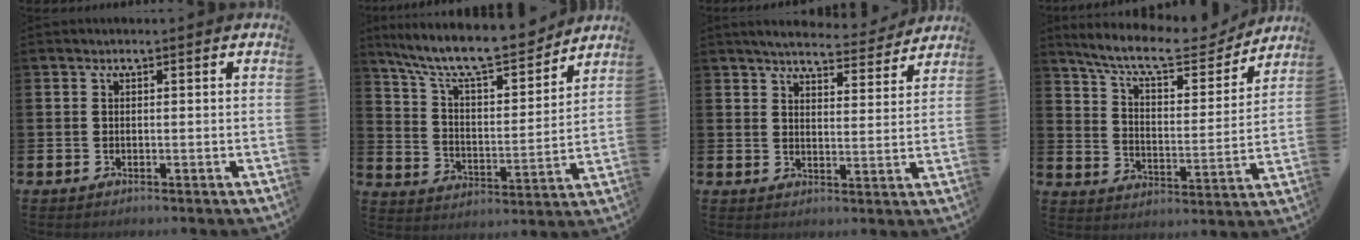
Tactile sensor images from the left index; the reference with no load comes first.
{"total": 10.9, "force": [9.9, 2.1, 4.2], "torque": [-0.106, -0.071, 0.167]}
{"total": 5.2, "force": [5.1, 0.7, 1.0], "torque": [-0.022, -0.036, 0.086]}
{"total": 10.1, "force": [9.0, 2.2, 4.0], "torque": [-0.099, -0.058, 0.152]}